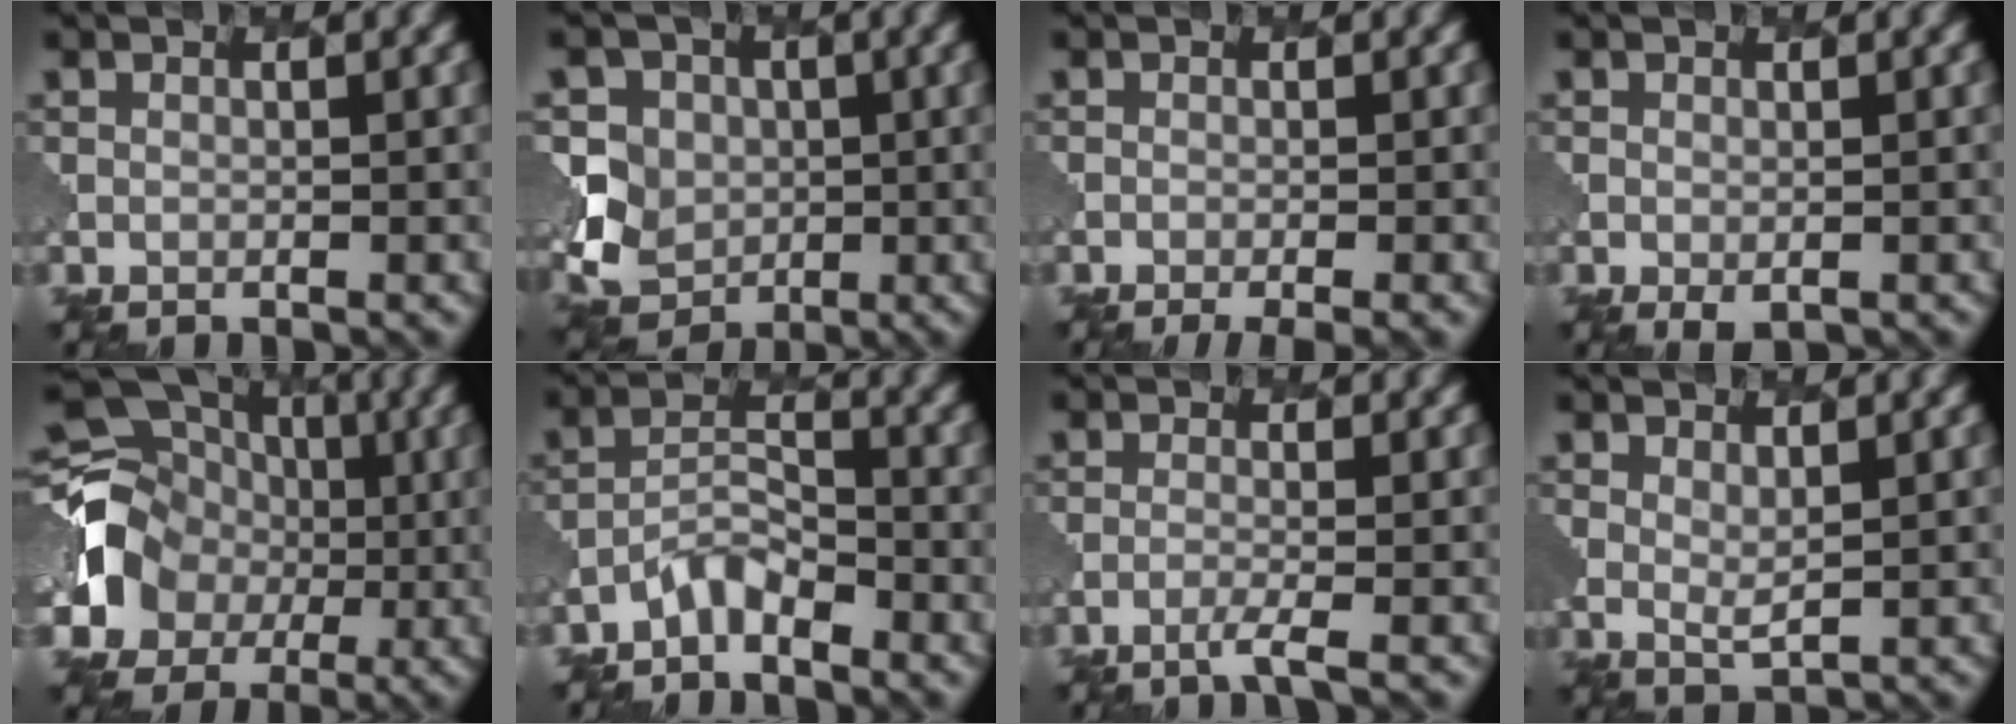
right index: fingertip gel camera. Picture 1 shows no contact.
{"total": 6.7, "force": [0.8, 6.1, 2.7], "torque": [-0.050, 0.014, -0.011]}
{"total": 2.8, "force": [-1.6, 0.8, 2.2], "torque": [-0.017, 0.004, -0.021]}
{"total": 1.2, "force": [-0.3, 0.7, 0.9], "torque": [-0.014, -0.009, 0.000]}
{"total": 8.8, "force": [-0.3, 7.8, 4.0], "torque": [-0.063, -0.015, -0.019]}
{"total": 2.5, "force": [-2.2, 0.8, 1.0], "torque": [-0.021, 0.007, -0.046]}
{"total": 1.6, "force": [-1.1, 0.1, 1.2], "torque": [-0.016, -0.001, -0.034]}
{"total": 1.9, "force": [1.2, 0.8, 1.2], "torque": [-0.029, -0.010, 0.027]}